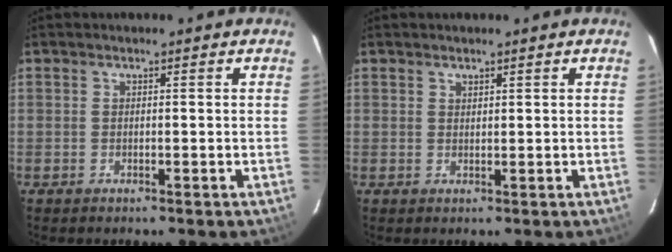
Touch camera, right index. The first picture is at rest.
{"total": 0.9, "force": [0.8, 0.4, 0.1], "torque": [-0.003, 0.001, 0.016]}